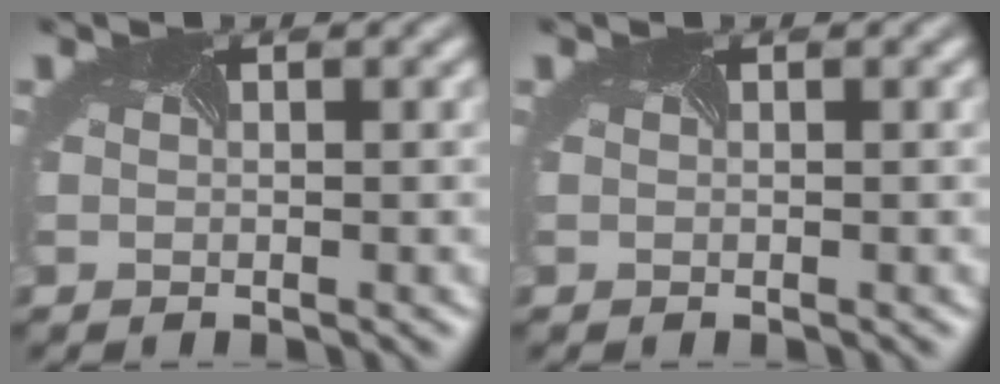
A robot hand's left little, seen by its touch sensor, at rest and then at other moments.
{"total": 0.0}